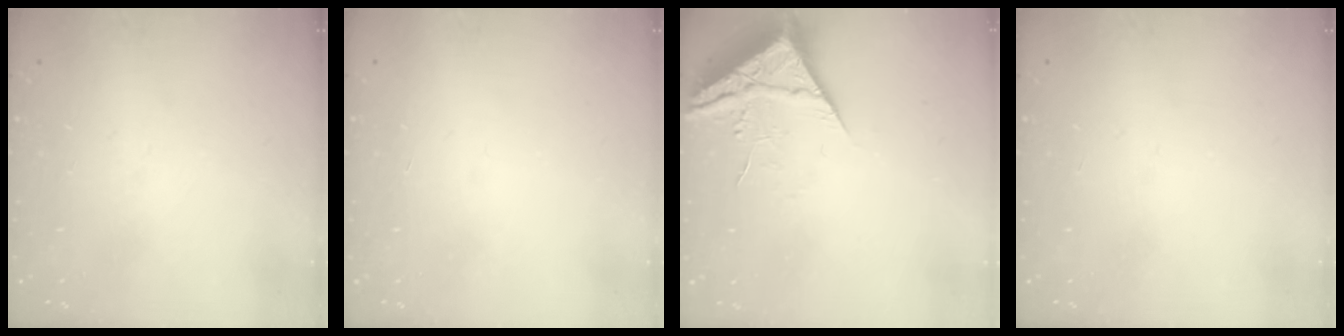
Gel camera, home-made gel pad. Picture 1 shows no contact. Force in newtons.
{"total": 1.6, "press": 1.6, "slide": 0.1}
{"total": 6.7, "press": 6.7, "slide": 0.5}
{"total": 0.0}